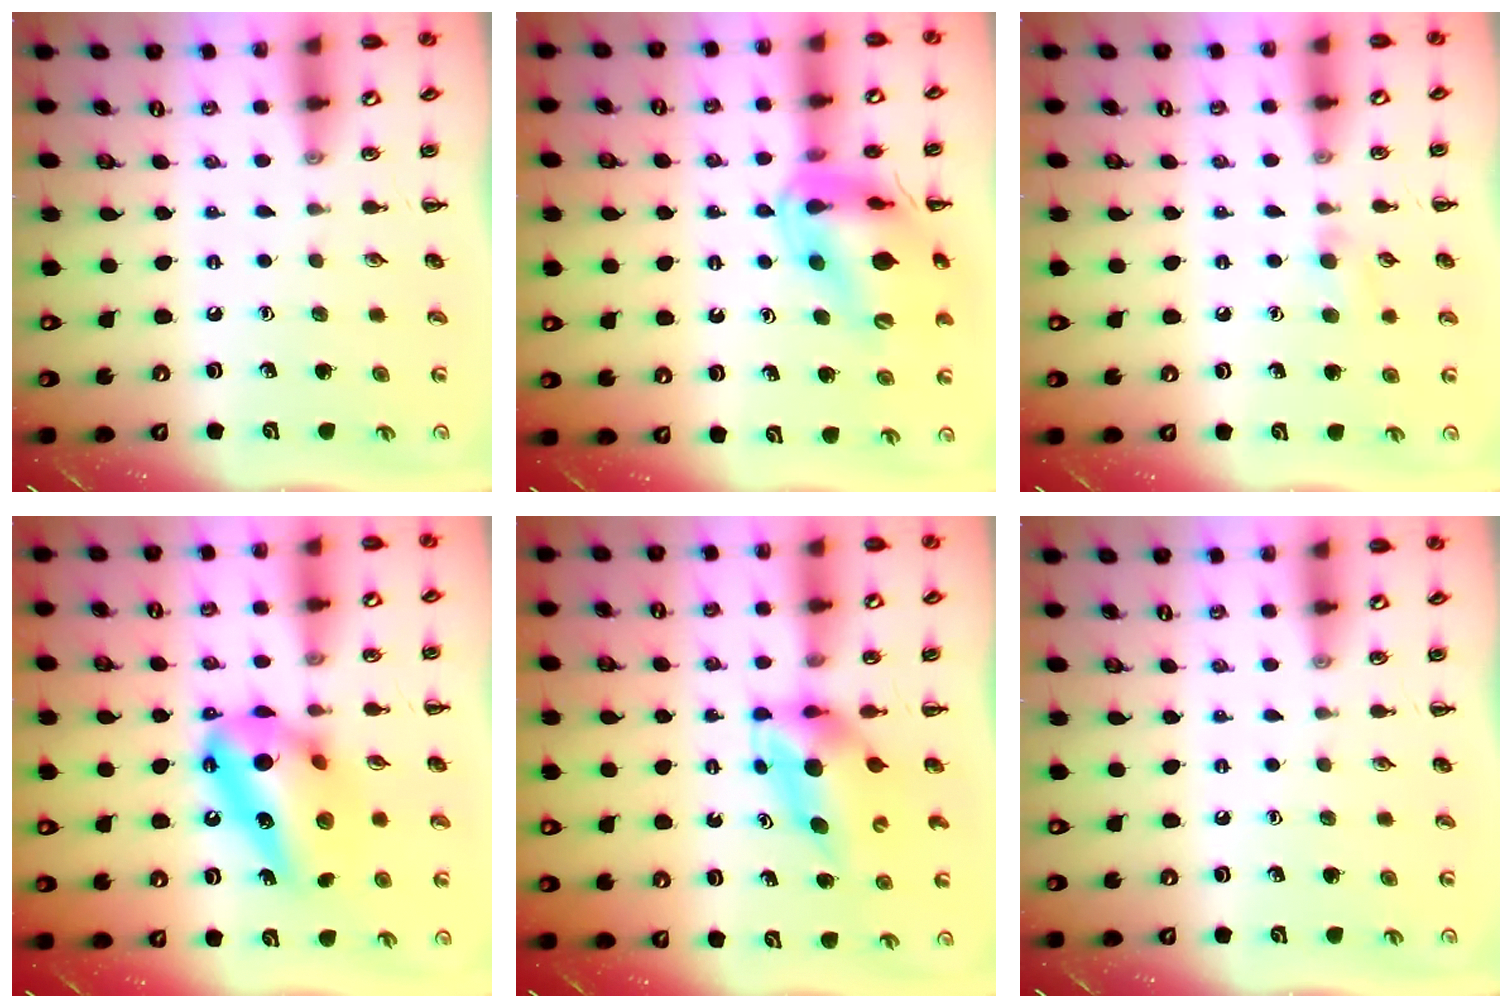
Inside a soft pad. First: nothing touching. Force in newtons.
{"total": 17.5, "press": 17.3, "slide": 2.6}
{"total": 5.9, "press": 5.6, "slide": 2.0}
{"total": 17.9, "press": 17.9, "slide": 0.5}
{"total": 5.4, "press": 5.3, "slide": 1.0}
{"total": 0.0}